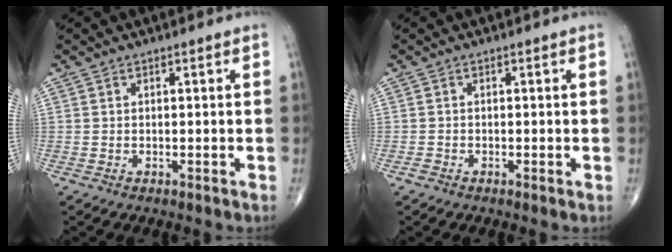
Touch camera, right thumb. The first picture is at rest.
{"total": 0.9, "force": [-0.5, 0.6, 0.6], "torque": [-0.009, -0.002, -0.013]}